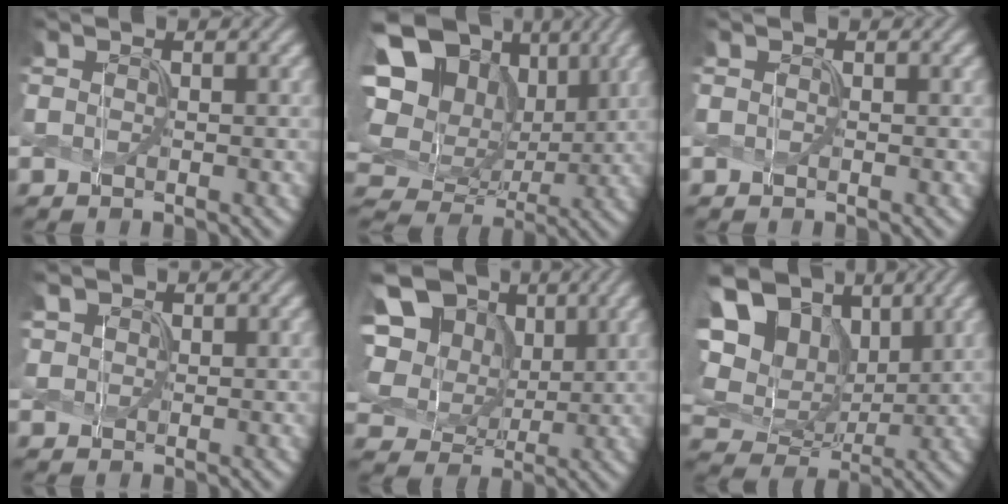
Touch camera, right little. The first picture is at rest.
{"total": 18.2, "force": [6.8, 13.3, 10.5], "torque": [-0.247, 0.042, 0.124]}
{"total": 0.0}
{"total": 1.7, "force": [1.2, 1.2, 0.5], "torque": [-0.018, 0.005, 0.027]}
{"total": 14.7, "force": [4.8, 11.3, 8.0], "torque": [-0.176, 0.029, 0.085]}
{"total": 15.7, "force": [7.2, 10.5, 9.2], "torque": [-0.206, 0.033, 0.122]}